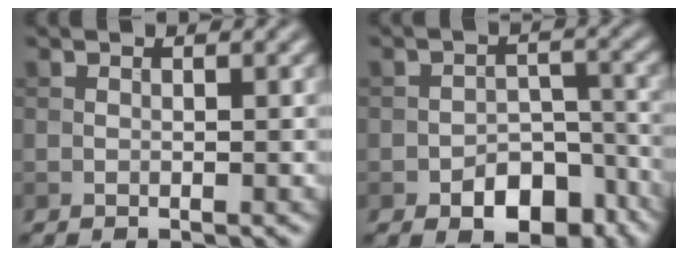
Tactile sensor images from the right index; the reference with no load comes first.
{"total": 6.0, "force": [-3.6, 3.5, 3.3], "torque": [-0.036, 0.001, -0.058]}